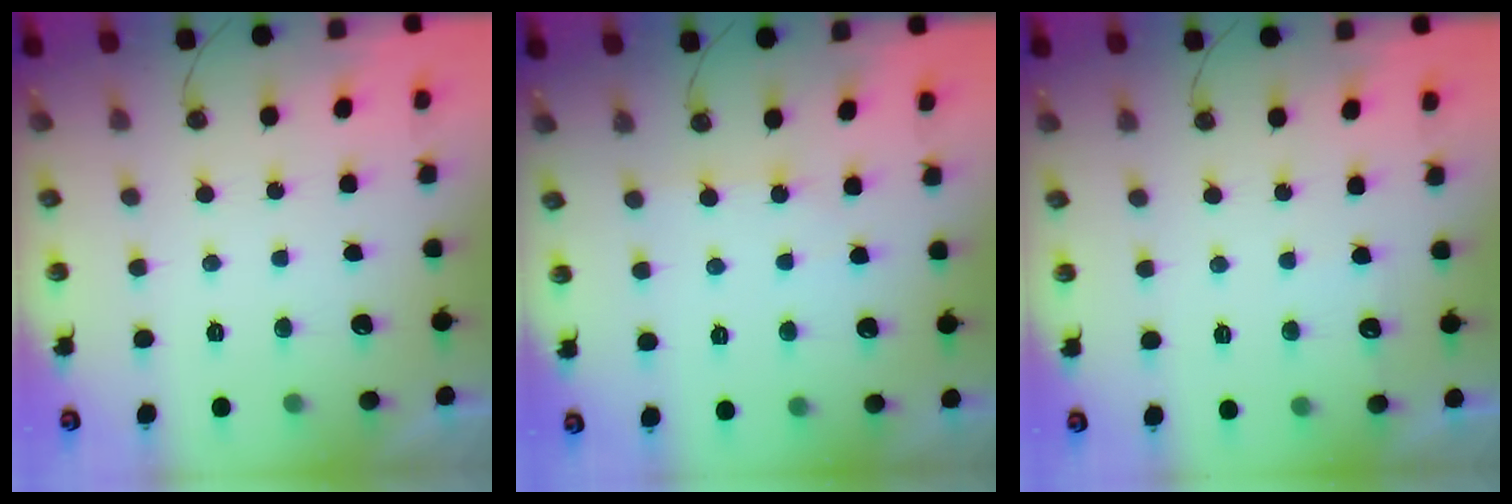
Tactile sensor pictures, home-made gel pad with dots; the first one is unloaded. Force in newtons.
{"total": 3.1, "press": 3.0, "slide": 0.4}
{"total": 3.0, "press": 3.0, "slide": 0.3}